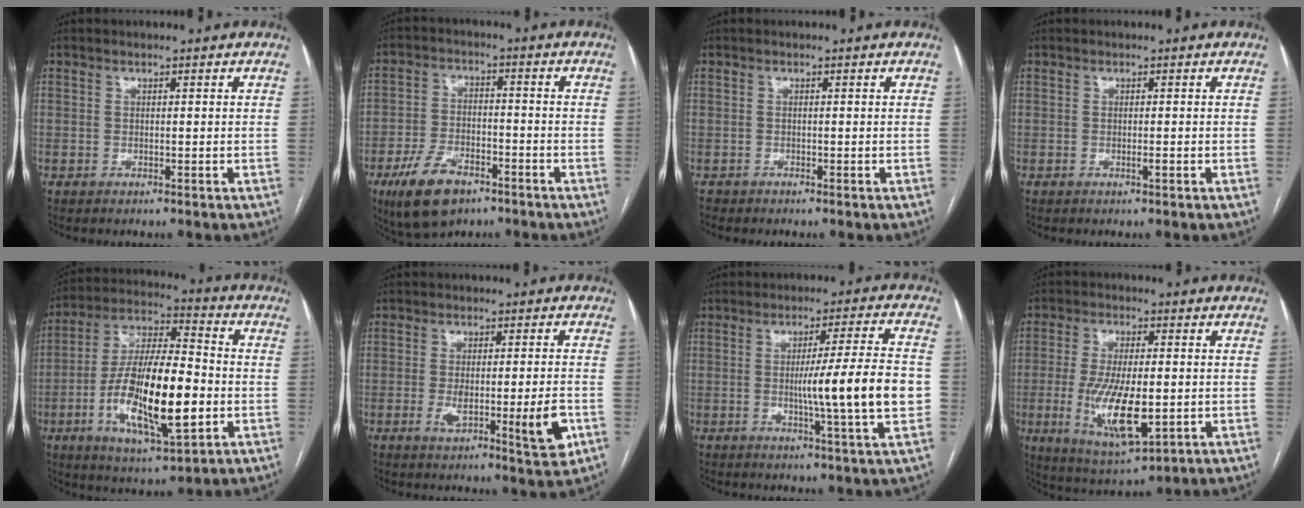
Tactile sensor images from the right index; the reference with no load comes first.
{"total": 9.8, "force": [-5.9, 5.0, 6.0], "torque": [-0.121, -0.004, -0.100]}
{"total": 0.6, "force": [-0.5, 0.4, -0.2], "torque": [-0.002, 0.002, -0.011]}
{"total": 0.6, "force": [-0.3, 0.0, 0.5], "torque": [-0.011, -0.001, -0.003]}
{"total": 19.5, "force": [-4.0, 5.1, 18.4], "torque": [-0.355, -0.003, -0.067]}
{"total": 10.1, "force": [-2.8, 1.9, 9.6], "torque": [-0.142, -0.007, -0.036]}
{"total": 12.9, "force": [-1.4, -0.7, 12.8], "torque": [-0.197, -0.008, -0.026]}
{"total": 12.6, "force": [-2.1, 3.9, 11.8], "torque": [-0.229, -0.021, -0.026]}